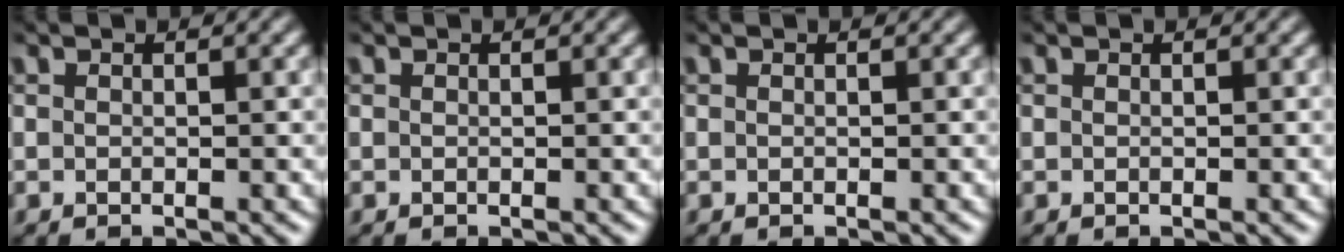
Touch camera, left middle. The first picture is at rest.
{"total": 0.0}
{"total": 0.0}
{"total": 0.0}